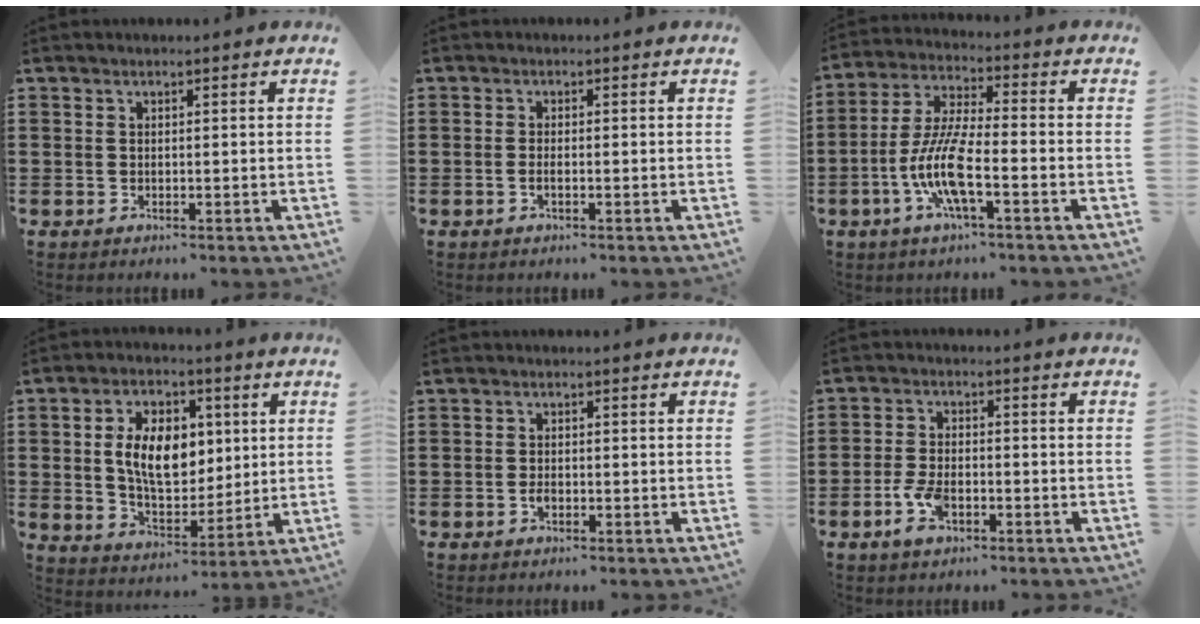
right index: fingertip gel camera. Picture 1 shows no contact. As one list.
[{"total": 0.9, "force": [-0.4, 0.0, 0.8], "torque": [-0.018, -0.007, -0.005]}, {"total": 9.4, "force": [-3.5, 1.7, 8.5], "torque": [-0.195, -0.018, -0.072]}, {"total": 10.1, "force": [1.8, 6.2, 7.7], "torque": [-0.158, 0.010, 0.027]}, {"total": 1.2, "force": [-0.6, 0.5, 1.0], "torque": [-0.021, -0.006, -0.009]}, {"total": 4.4, "force": [-2.0, 2.2, 3.3], "torque": [-0.077, -0.003, -0.040]}]